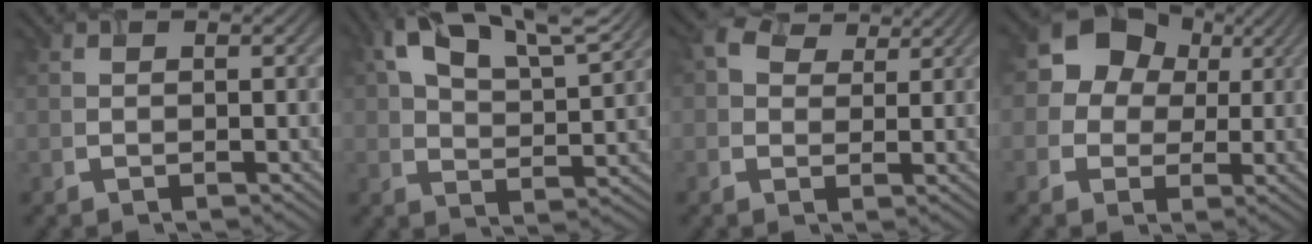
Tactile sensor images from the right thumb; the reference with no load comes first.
{"total": 10.6, "force": [6.0, 5.0, 7.1], "torque": [-0.141, 0.005, 0.112]}
{"total": 3.1, "force": [1.8, 2.3, 1.0], "torque": [-0.024, 0.002, 0.036]}
{"total": 11.0, "force": [2.7, 9.8, 4.2], "torque": [-0.106, 0.037, 0.030]}